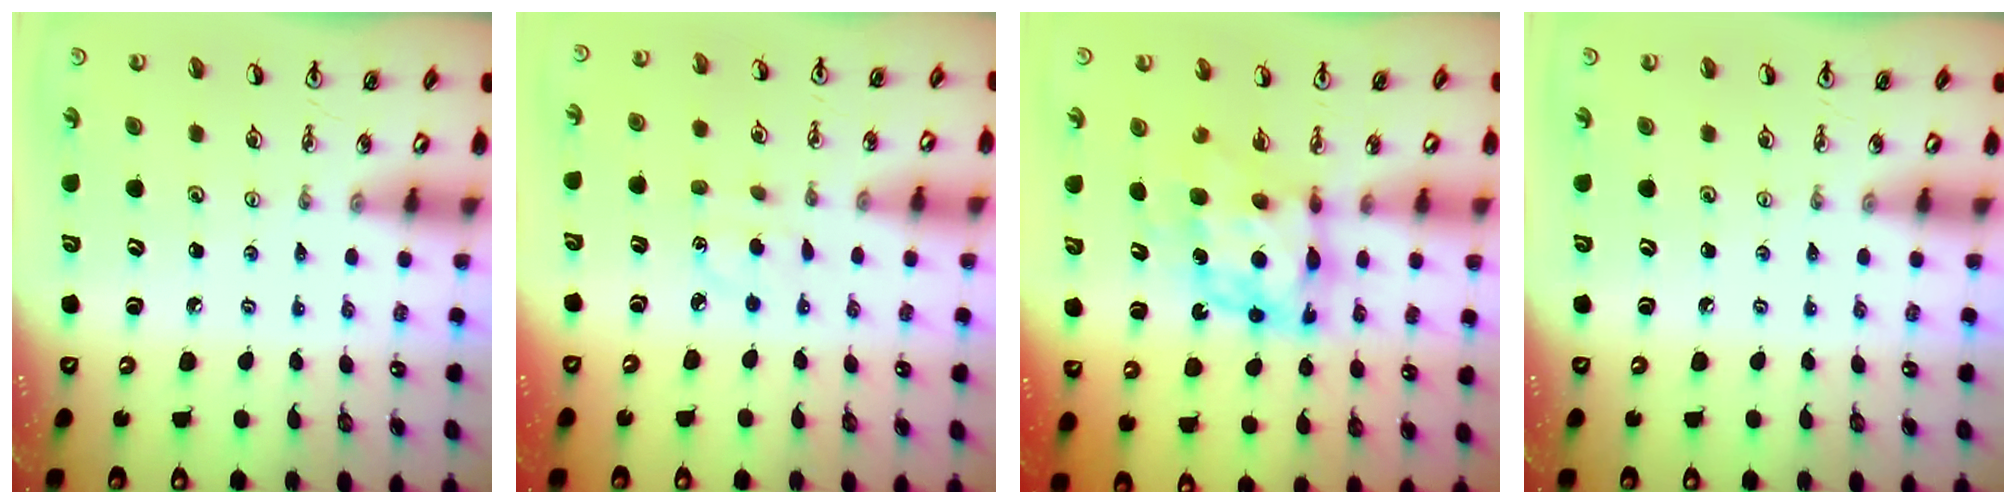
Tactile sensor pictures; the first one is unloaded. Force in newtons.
{"total": 3.9, "press": 3.8, "slide": 0.4}
{"total": 8.0, "press": 8.0, "slide": 0.7}
{"total": 0.0}